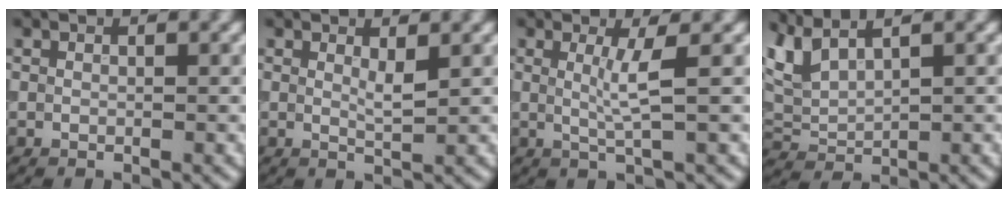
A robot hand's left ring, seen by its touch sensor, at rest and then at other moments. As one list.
[{"total": 1.3, "force": [0.6, 0.2, 1.1], "torque": [-0.022, -0.005, 0.010]}, {"total": 2.5, "force": [0.4, 0.5, 2.5], "torque": [-0.045, -0.004, 0.005]}, {"total": 3.5, "force": [2.5, 1.1, 2.1], "torque": [-0.061, 0.015, 0.056]}]